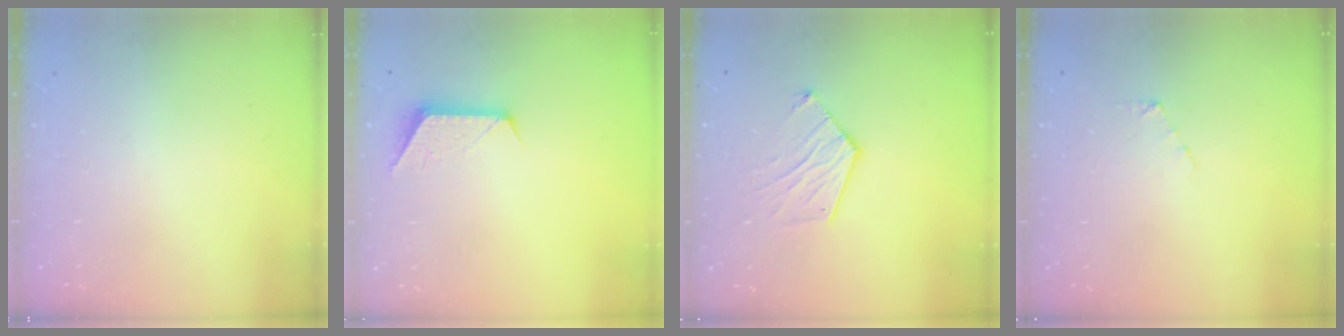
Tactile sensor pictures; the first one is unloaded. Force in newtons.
{"total": 7.2, "press": 7.2, "slide": 0.6}
{"total": 10.5, "press": 10.4, "slide": 0.5}
{"total": 3.2, "press": 3.2, "slide": 0.1}